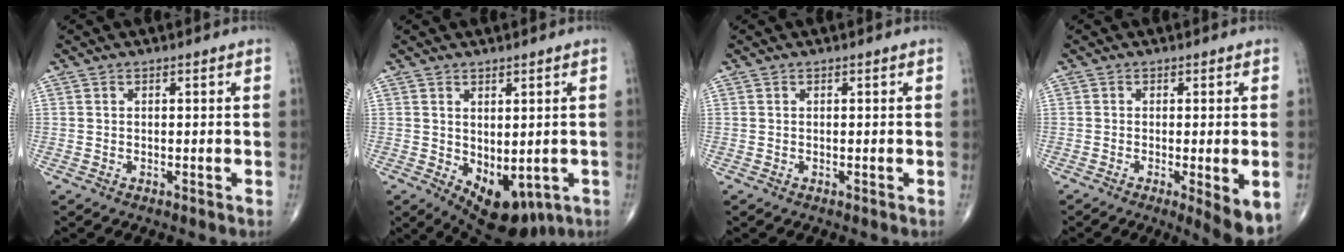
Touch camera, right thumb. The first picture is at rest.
{"total": 10.0, "force": [-2.5, 5.7, 7.9], "torque": [-0.086, -0.003, -0.010]}
{"total": 0.0}
{"total": 7.4, "force": [-2.6, 1.6, 6.7], "torque": [-0.091, -0.017, -0.038]}